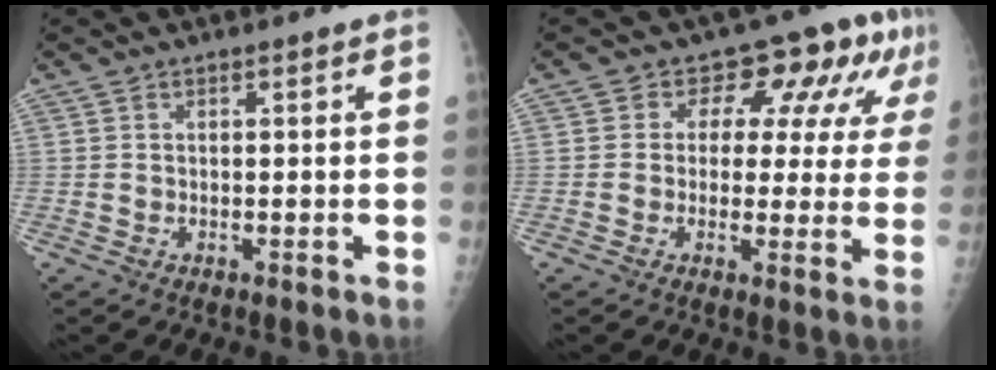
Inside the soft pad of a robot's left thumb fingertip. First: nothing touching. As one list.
[{"total": 11.1, "force": [5.3, 6.8, 6.9], "torque": [-0.040, -0.007, 0.055]}]